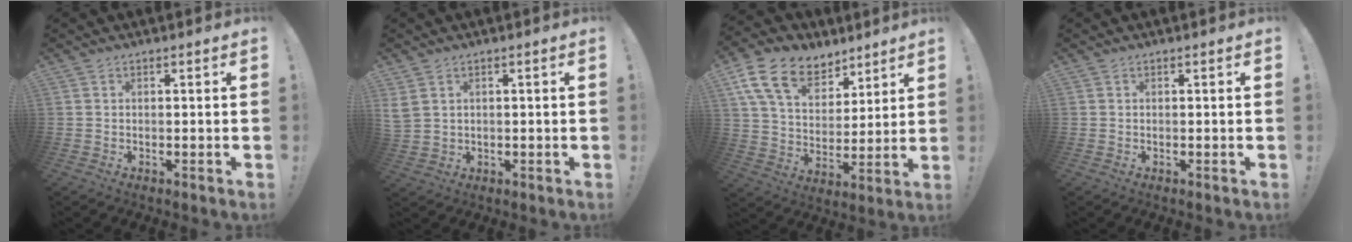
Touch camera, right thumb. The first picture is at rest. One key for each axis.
{"total": 4.1, "fx": 2.0, "fy": 3.0, "fz": 2.0, "tx": -0.040, "ty": -0.004, "tz": 0.038}
{"total": 17.1, "fx": 10.0, "fy": 10.7, "fz": 8.6, "tx": -0.158, "ty": -0.047, "tz": 0.192}
{"total": 0.0}